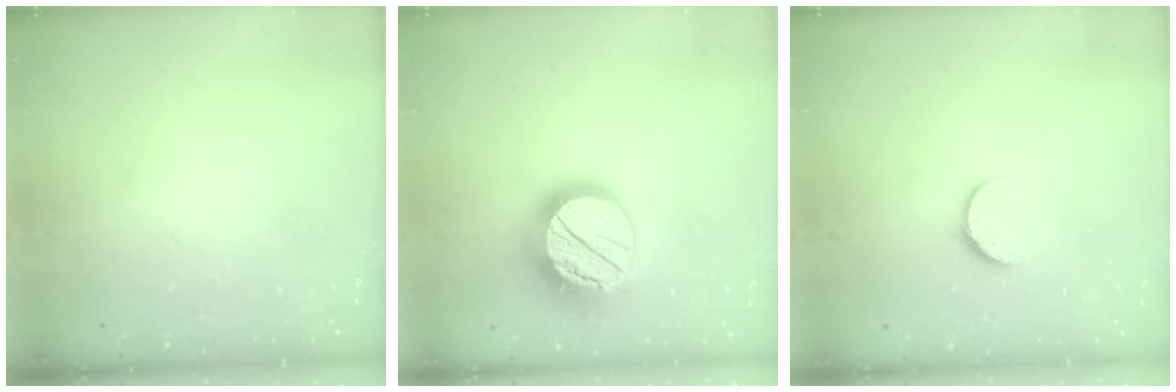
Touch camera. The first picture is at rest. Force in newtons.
{"total": 17.9, "press": 17.9, "slide": 1.3}
{"total": 6.7, "press": 6.7, "slide": 0.4}